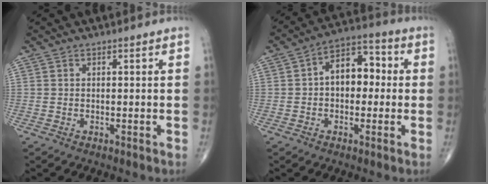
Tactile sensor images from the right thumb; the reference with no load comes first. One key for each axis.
{"total": 9.4, "fx": 0.4, "fy": 6.1, "fz": 7.1, "tx": -0.081, "ty": 0.028, "tz": -0.008}